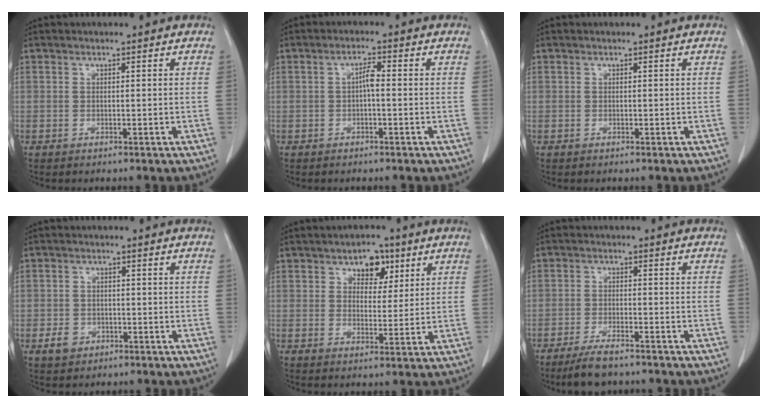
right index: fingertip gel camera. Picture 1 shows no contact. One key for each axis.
{"total": 2.1, "fx": -0.2, "fy": 0.4, "fz": 2.1, "tx": -0.037, "ty": 0.005, "tz": -0.005}
{"total": 0.0}
{"total": 3.0, "fx": -1.2, "fy": 2.6, "fz": 0.9, "tx": -0.014, "ty": 0.006, "tz": -0.013}
{"total": 5.4, "fx": 2.8, "fy": 3.4, "fz": 3.1, "tx": -0.037, "ty": 0.011, "tz": 0.042}
{"total": 5.8, "fx": -4.8, "fy": 1.2, "fz": 3.1, "tx": -0.057, "ty": -0.011, "tz": -0.082}